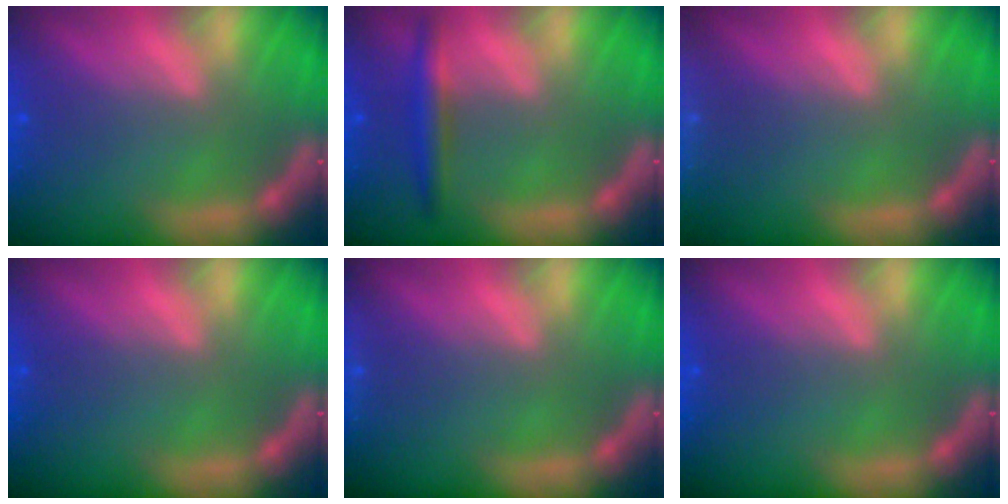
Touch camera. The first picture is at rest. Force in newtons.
{"total": 3.0}
{"total": 7.4}
{"total": 0.0}
{"total": 1.4}
{"total": 0.0}